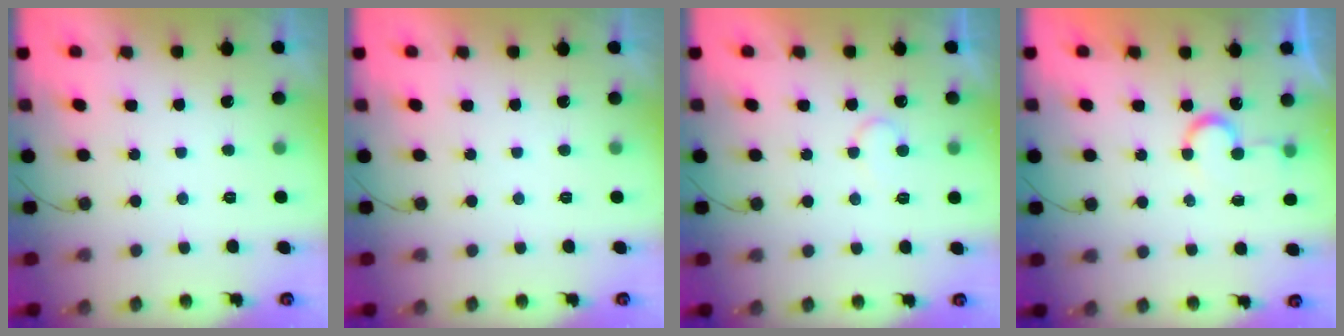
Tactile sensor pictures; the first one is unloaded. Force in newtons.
{"total": 2.0, "press": 2.0, "slide": 0.1}
{"total": 6.1, "press": 6.1, "slide": 0.4}
{"total": 6.4, "press": 6.3, "slide": 0.6}